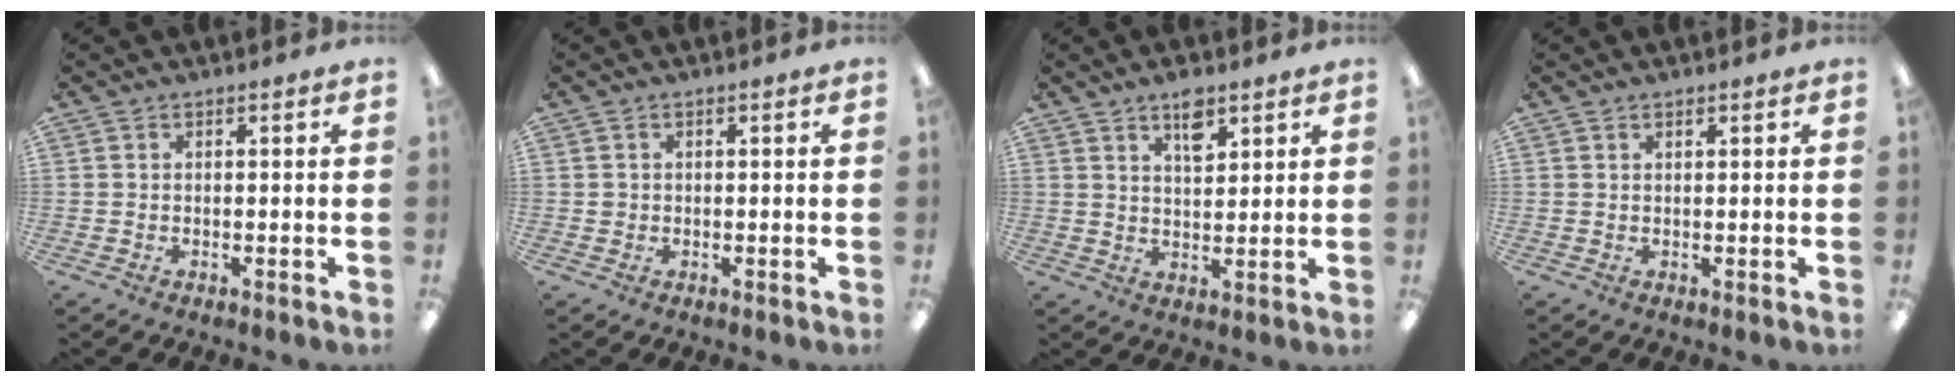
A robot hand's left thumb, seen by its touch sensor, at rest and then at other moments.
{"total": 0.9, "force": [0.2, 0.9, 0.1], "torque": [-0.002, 0.006, 0.002]}
{"total": 6.3, "force": [4.2, 2.8, 3.9], "torque": [-0.052, -0.018, 0.069]}
{"total": 0.9, "force": [0.8, 0.3, 0.4], "torque": [-0.008, 0.000, 0.014]}